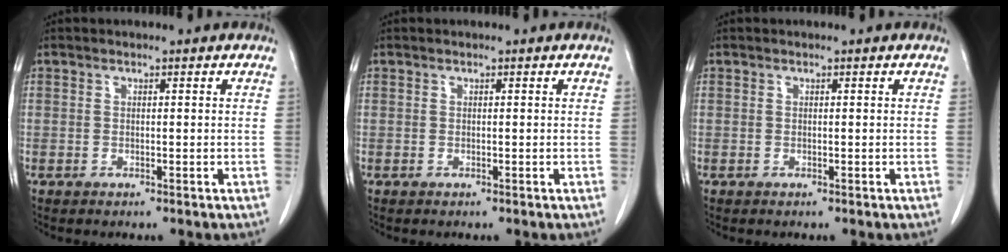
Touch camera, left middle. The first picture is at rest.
{"total": 0.0}
{"total": 0.0}